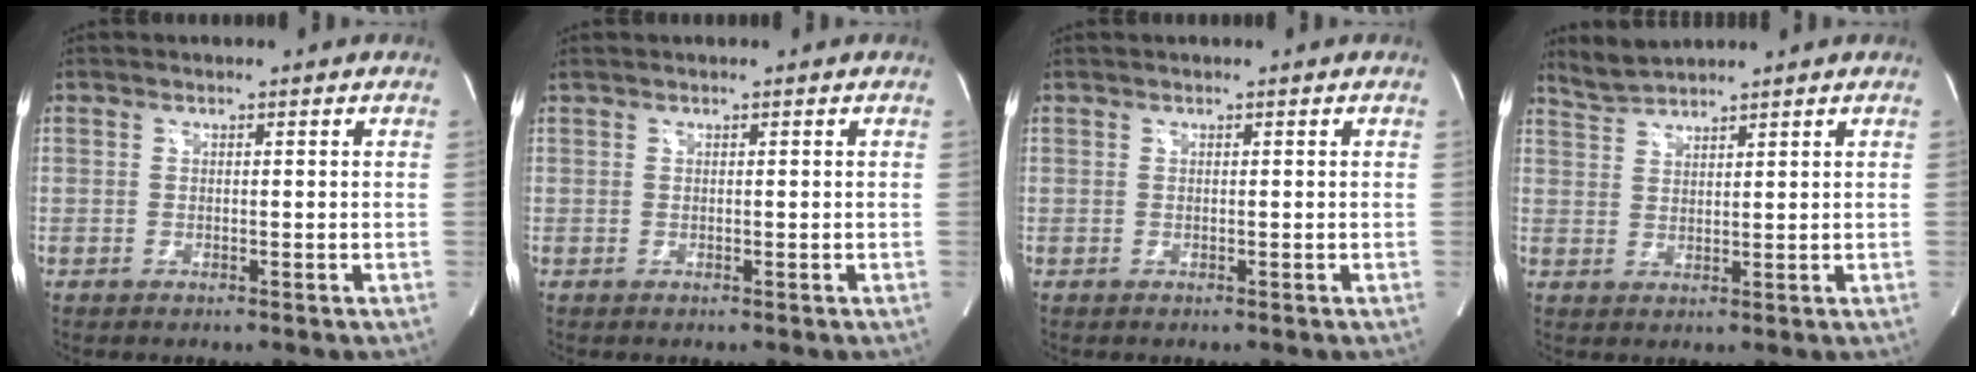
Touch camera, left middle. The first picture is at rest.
{"total": 0.0}
{"total": 0.0}
{"total": 3.4, "force": [3.4, -0.2, 0.1], "torque": [-0.012, 0.010, 0.073]}